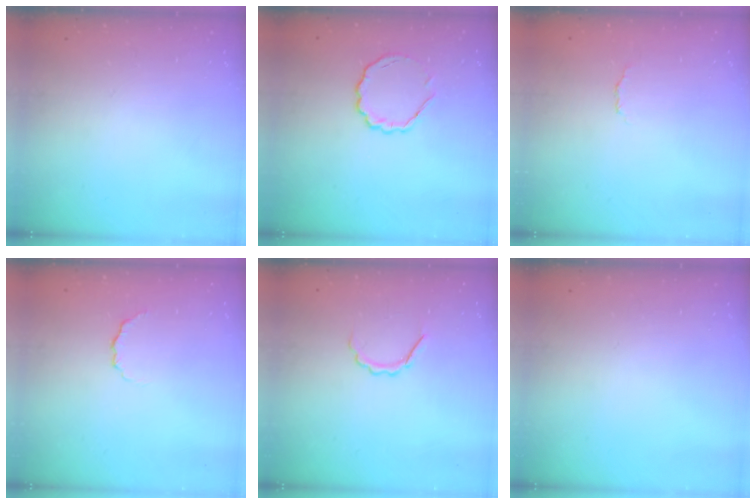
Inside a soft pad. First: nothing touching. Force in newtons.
{"total": 6.2, "press": 6.1, "slide": 1.4}
{"total": 2.9, "press": 2.8, "slide": 0.7}
{"total": 4.1, "press": 3.9, "slide": 1.2}
{"total": 3.8, "press": 3.7, "slide": 0.6}
{"total": 0.0}